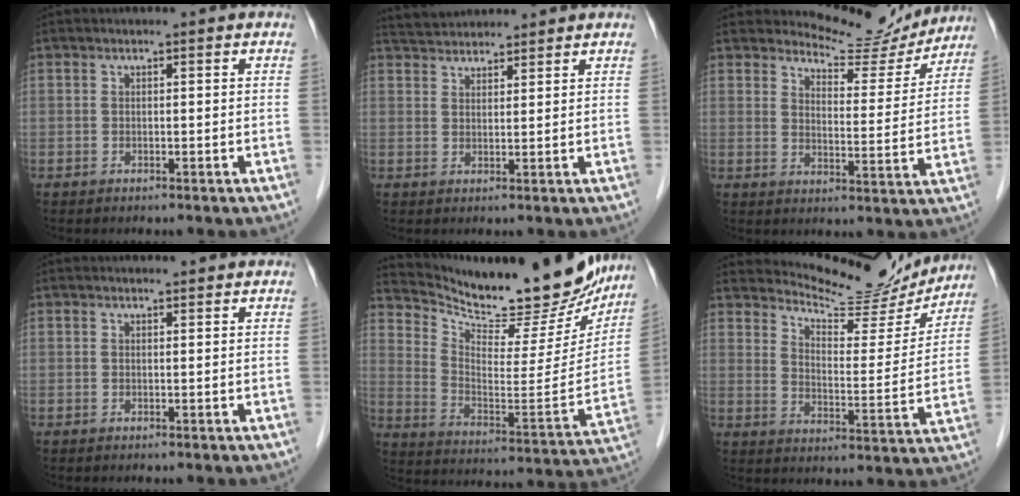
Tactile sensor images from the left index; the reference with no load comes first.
{"total": 6.1, "force": [5.9, 1.1, 1.2], "torque": [-0.024, 0.036, 0.101]}
{"total": 10.4, "force": [10.1, 2.2, 0.5], "torque": [-0.005, -0.024, 0.129]}
{"total": 0.7, "force": [0.7, 0.1, -0.1], "torque": [-0.011, -0.002, 0.012]}
{"total": 23.2, "force": [20.8, 5.4, 8.7], "torque": [-0.143, -0.050, 0.297]}
{"total": 14.2, "force": [13.9, 2.1, 2.1], "torque": [-0.035, -0.036, 0.186]}